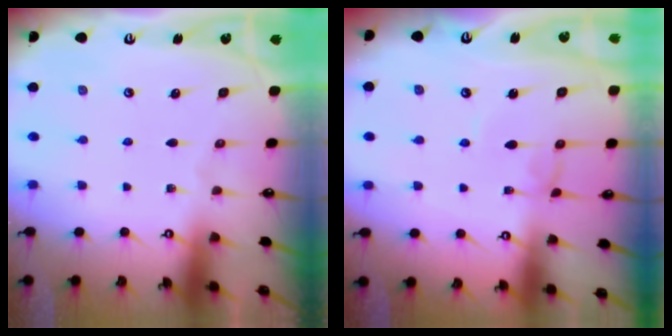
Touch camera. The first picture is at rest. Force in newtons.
{"total": 0.6, "press": 0.5, "slide": 0.3}